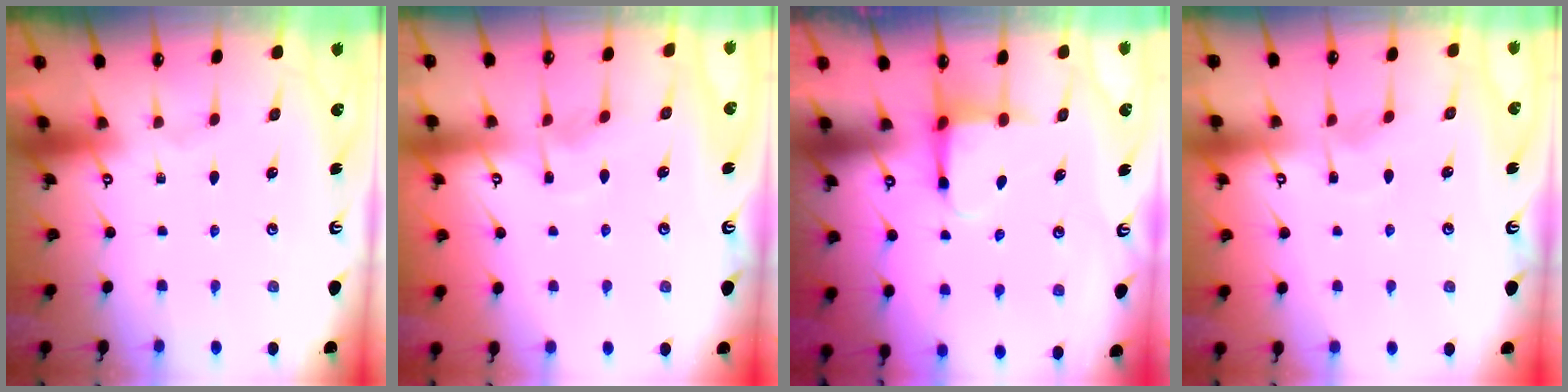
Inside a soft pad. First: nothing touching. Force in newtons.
{"total": 2.9, "press": 2.9, "slide": 0.4}
{"total": 3.9, "press": 3.9, "slide": 0.6}
{"total": 2.3, "press": 2.3, "slide": 0.3}